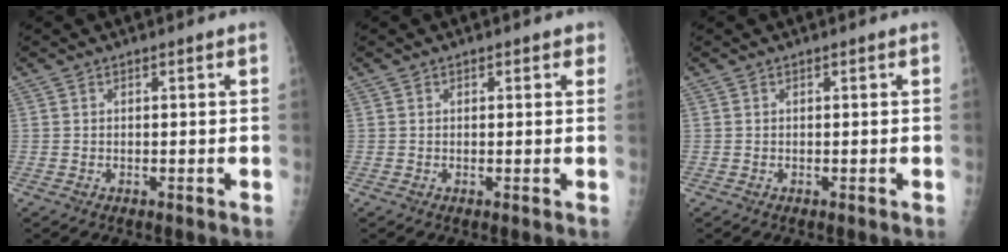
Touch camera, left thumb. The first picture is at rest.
{"total": 1.4, "force": [0.7, 1.0, 0.5], "torque": [0.012, 0.000, 0.002]}
{"total": 0.0}